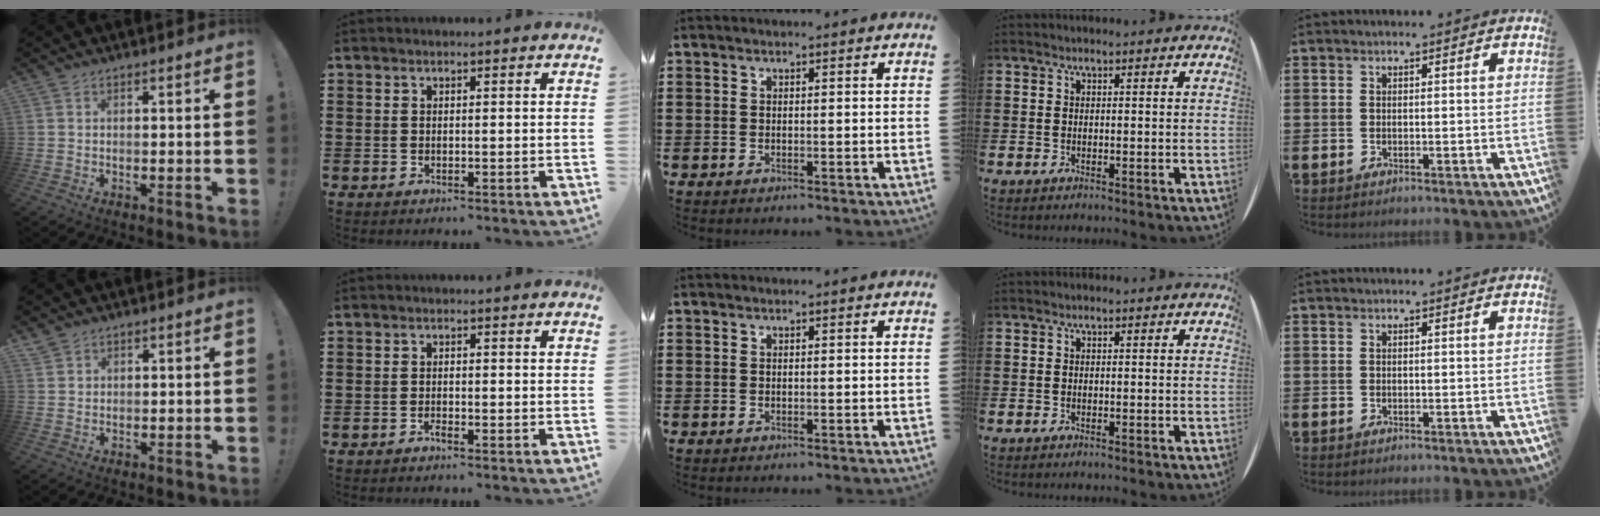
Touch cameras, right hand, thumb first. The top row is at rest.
{"thumb": {"total": 1.4, "force": [1.3, 0.5, 0.3], "torque": [0.001, -0.011, 0.023]}, "index": {"total": 0.9, "force": [-0.7, 0.2, 0.5], "torque": [-0.013, -0.003, -0.013]}}